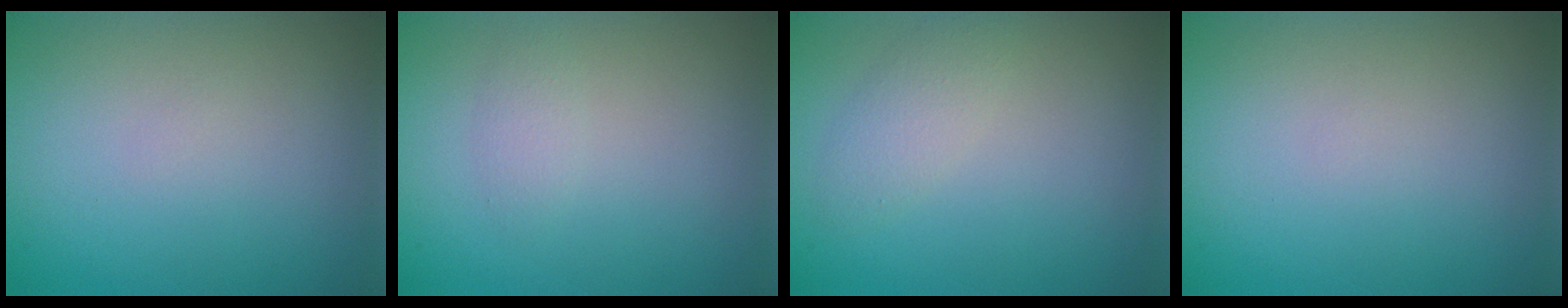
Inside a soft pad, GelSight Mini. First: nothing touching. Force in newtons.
{"total": 1.1, "press": 1.1, "slide": 0.0}
{"total": 1.9, "press": 1.9, "slide": 0.1}
{"total": 0.0}